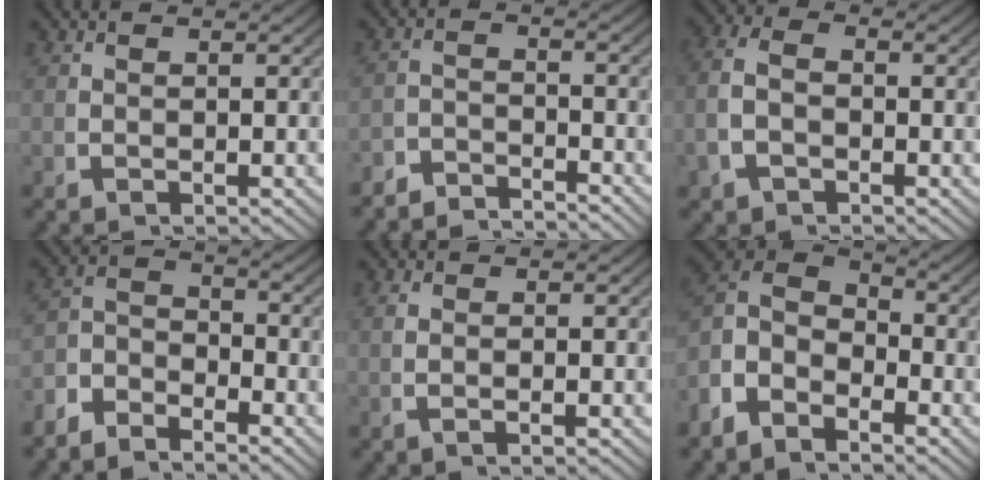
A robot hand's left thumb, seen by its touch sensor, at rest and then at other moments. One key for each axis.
{"total": 4.0, "fx": -4.0, "fy": 0.4, "fz": 0.0, "tx": 0.012, "ty": -0.010, "tz": -0.074}
{"total": 3.7, "fx": -0.5, "fy": 2.6, "fz": 2.6, "tx": -0.070, "ty": -0.002, "tz": -0.008}
{"total": 3.5, "fx": -2.0, "fy": 2.3, "fz": 1.7, "tx": -0.015, "ty": -0.007, "tz": -0.047}
{"total": 1.0, "fx": 0.2, "fy": 0.0, "fz": 1.0, "tx": -0.023, "ty": 0.005, "tz": 0.005}
{"total": 8.1, "fx": 1.2, "fy": 6.1, "fz": 5.1, "tx": -0.099, "ty": 0.008, "tz": -0.002}